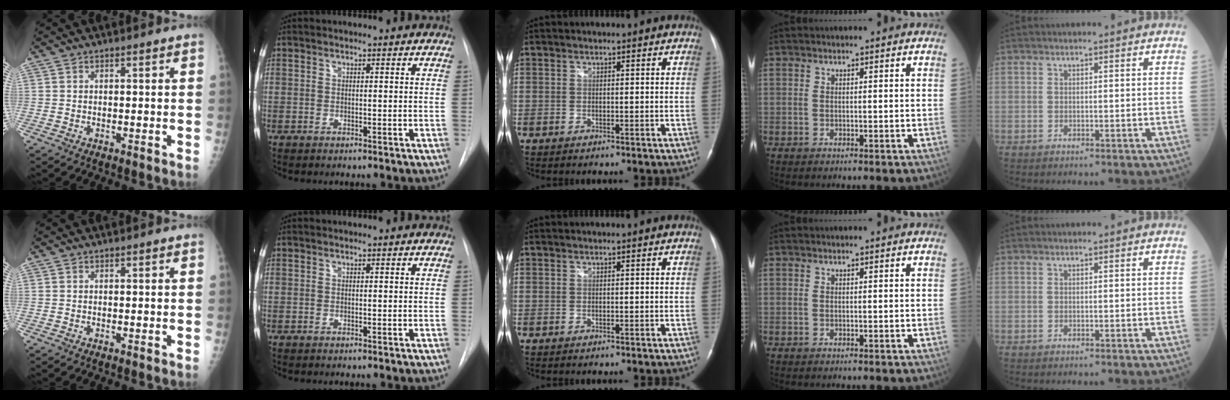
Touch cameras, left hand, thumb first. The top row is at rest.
{}